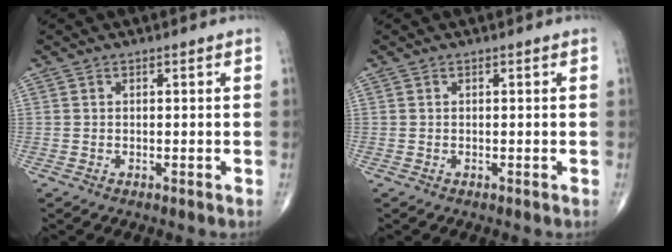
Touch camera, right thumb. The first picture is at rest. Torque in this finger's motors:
{"motor_torque": [0.00, 0.00, -0.03, 0.03, 0.00]}